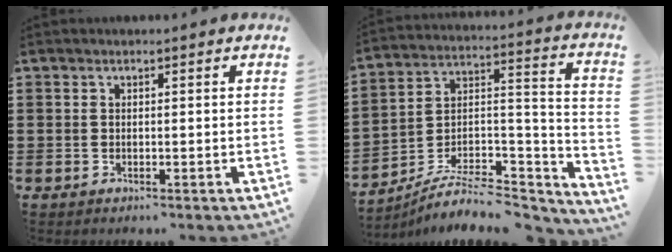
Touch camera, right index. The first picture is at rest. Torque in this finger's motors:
{"motor_torque": [-1.07, -1.07, -0.80, -0.19]}